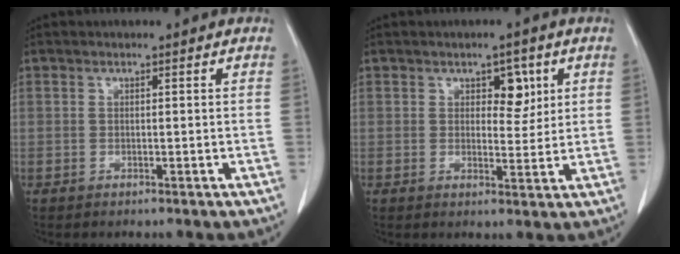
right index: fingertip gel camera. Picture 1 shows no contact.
{"total": 4.0, "force": [1.7, 2.2, 2.8], "torque": [-0.032, 0.003, 0.025]}